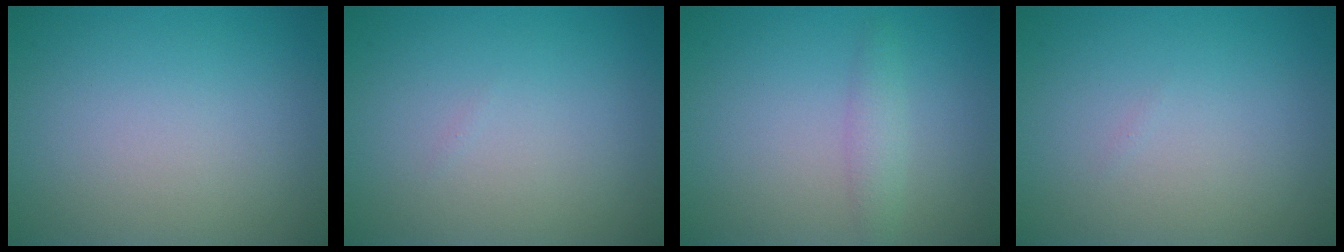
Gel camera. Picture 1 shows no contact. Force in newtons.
{"total": 0.0}
{"total": 1.6, "press": 1.6, "slide": 0.1}
{"total": 0.0}